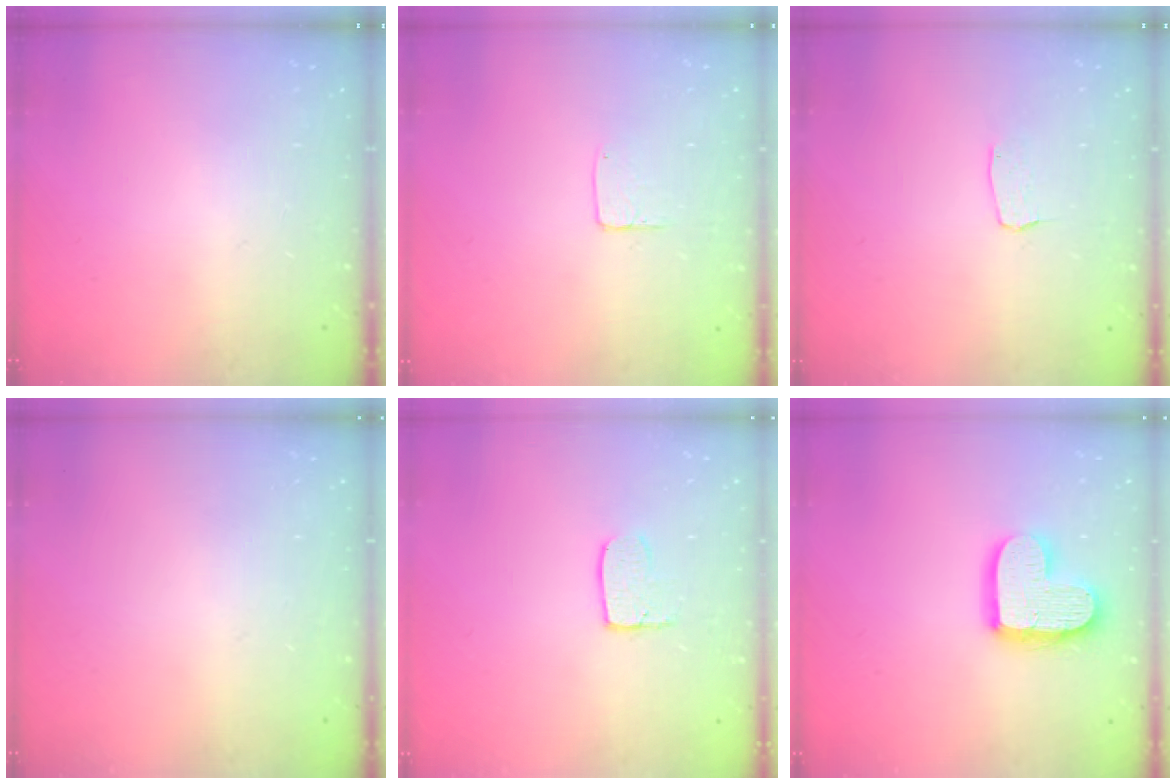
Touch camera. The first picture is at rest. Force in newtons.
{"total": 3.6, "press": 3.6, "slide": 0.3}
{"total": 3.0, "press": 3.0, "slide": 0.2}
{"total": 0.0}
{"total": 5.5, "press": 5.5, "slide": 0.3}
{"total": 14.5, "press": 14.4, "slide": 1.3}